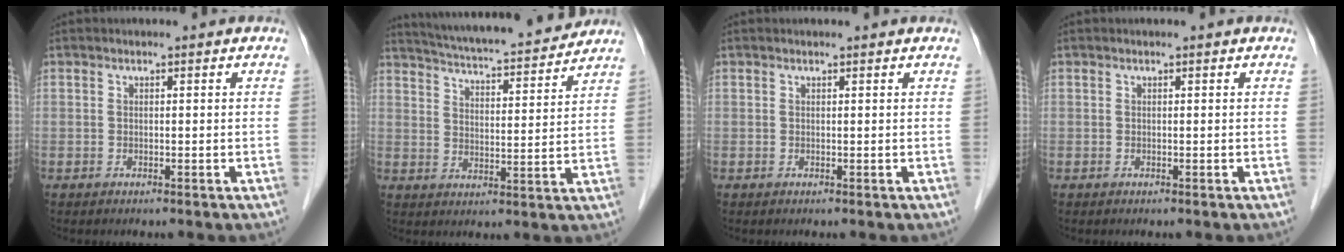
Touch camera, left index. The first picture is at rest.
{"total": 16.2, "force": [14.9, 1.2, 6.3], "torque": [-0.107, 0.005, 0.217]}
{"total": 0.0}
{"total": 0.0}